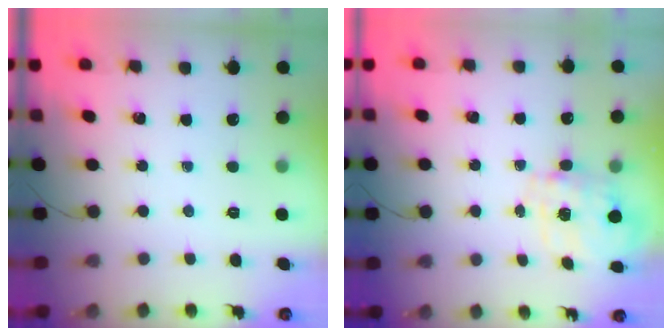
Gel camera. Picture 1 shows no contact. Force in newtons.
{"total": 9.5, "press": 9.5, "slide": 0.6}